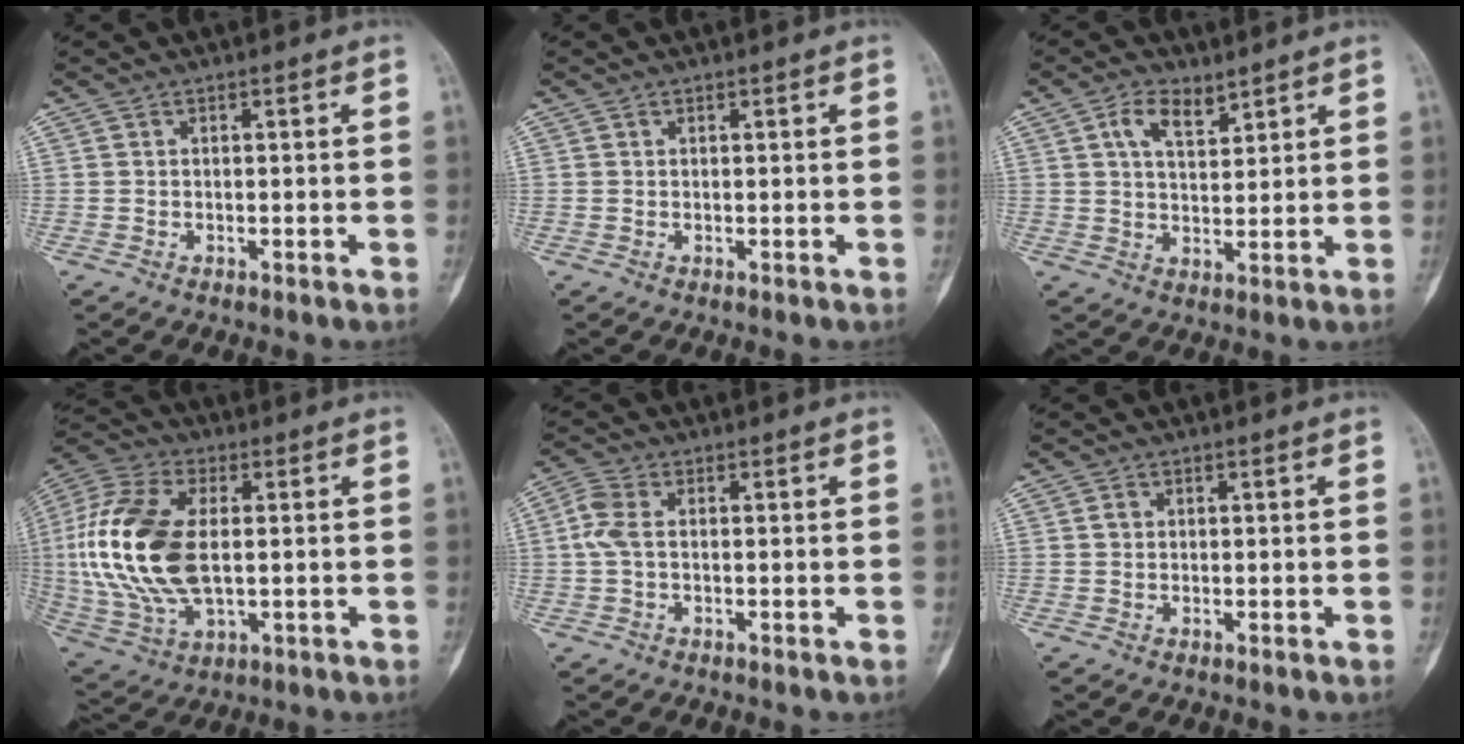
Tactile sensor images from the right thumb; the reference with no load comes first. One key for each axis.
{"total": 0.0}
{"total": 6.0, "fx": 3.5, "fy": 3.0, "fz": 3.9, "tx": -0.058, "ty": -0.016, "tz": 0.063}
{"total": 20.6, "fx": 0.7, "fy": 11.4, "fz": 17.2, "tx": -0.377, "ty": 0.000, "tz": 0.016}
{"total": 4.2, "fx": 0.0, "fy": 2.4, "fz": 3.4, "tx": -0.092, "ty": 0.009, "tz": -0.010}
{"total": 1.1, "fx": 0.2, "fy": 1.0, "fz": 0.5, "tx": -0.005, "ty": 0.002, "tz": 0.002}